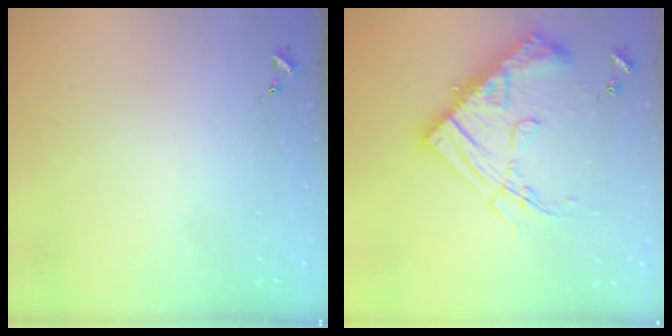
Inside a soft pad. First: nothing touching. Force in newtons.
{"total": 19.9, "press": 19.8, "slide": 2.0}